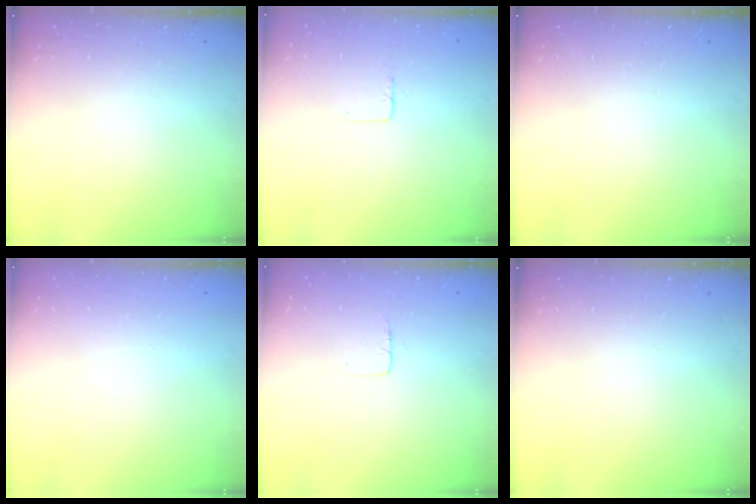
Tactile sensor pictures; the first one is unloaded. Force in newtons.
{"total": 2.7, "press": 2.7, "slide": 0.1}
{"total": 0.0}
{"total": 0.0}
{"total": 3.5, "press": 3.5, "slide": 0.3}
{"total": 0.0}